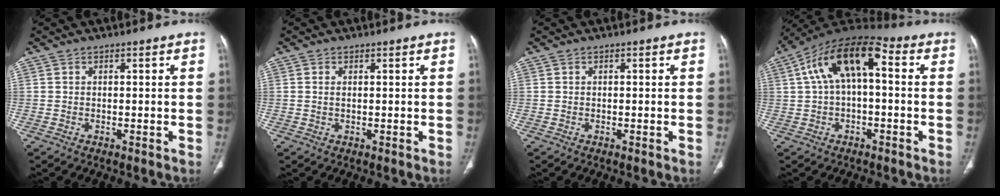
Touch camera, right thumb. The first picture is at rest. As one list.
[{"total": 0.8, "force": [0.2, 0.4, 0.6], "torque": [-0.018, 0.002, 0.007]}, {"total": 0.0}, {"total": 14.1, "force": [2.3, 6.9, 12.1], "torque": [-0.209, 0.044, 0.031]}]